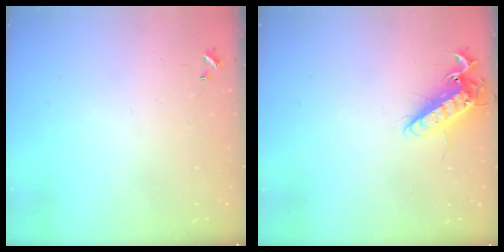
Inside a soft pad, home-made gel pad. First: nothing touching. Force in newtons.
{"total": 13.5, "press": 13.5, "slide": 1.2}